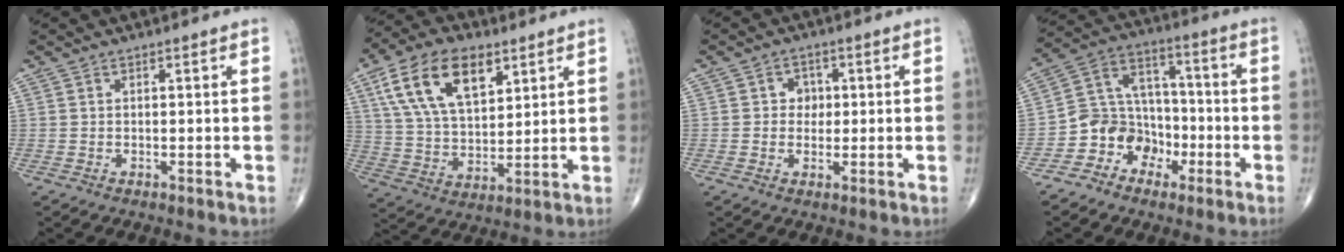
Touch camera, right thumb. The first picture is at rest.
{"total": 17.2, "force": [8.0, 9.2, 12.1], "torque": [-0.201, -0.019, 0.151]}
{"total": 3.6, "force": [0.4, 3.2, 1.7], "torque": [0.001, 0.006, 0.001]}
{"total": 10.5, "force": [-4.9, 8.9, 2.7], "torque": [0.000, 0.079, -0.093]}